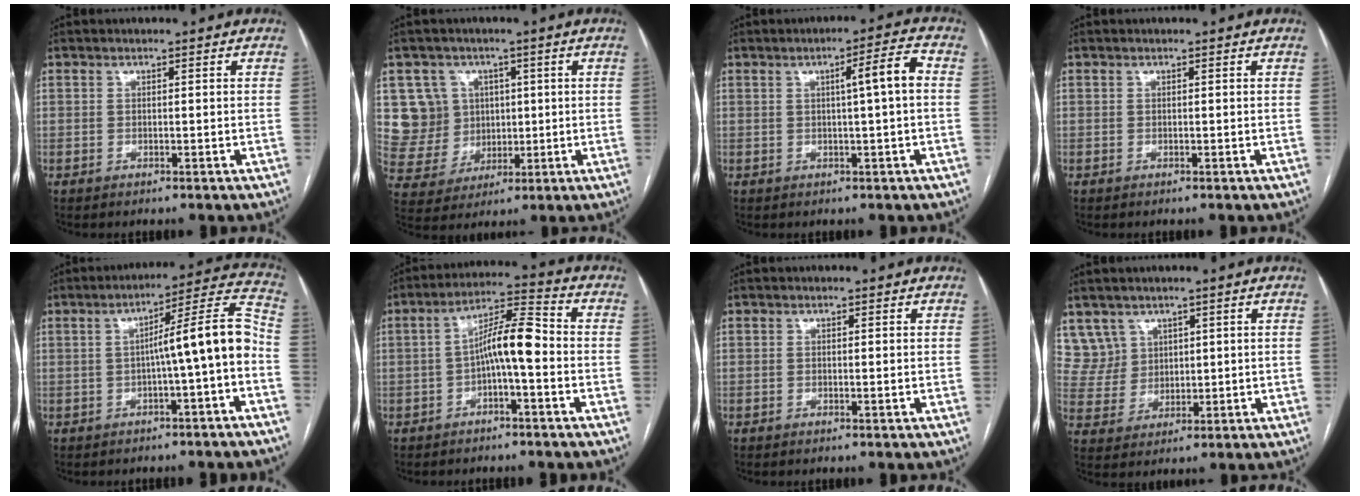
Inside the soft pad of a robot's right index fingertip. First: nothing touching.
{"total": 8.8, "force": [2.5, 8.3, 0.8], "torque": [-0.033, 0.029, 0.063]}
{"total": 5.3, "force": [0.5, -0.3, 5.3], "torque": [-0.079, 0.008, 0.008]}
{"total": 0.0}
{"total": 10.3, "force": [-2.1, -0.3, 10.1], "torque": [-0.140, 0.033, -0.032]}
{"total": 8.0, "force": [-1.4, 1.3, 7.7], "torque": [-0.135, 0.030, -0.027]}
{"total": 0.0}
{"total": 6.1, "force": [3.7, 4.8, -0.4], "torque": [0.008, 0.013, 0.088]}